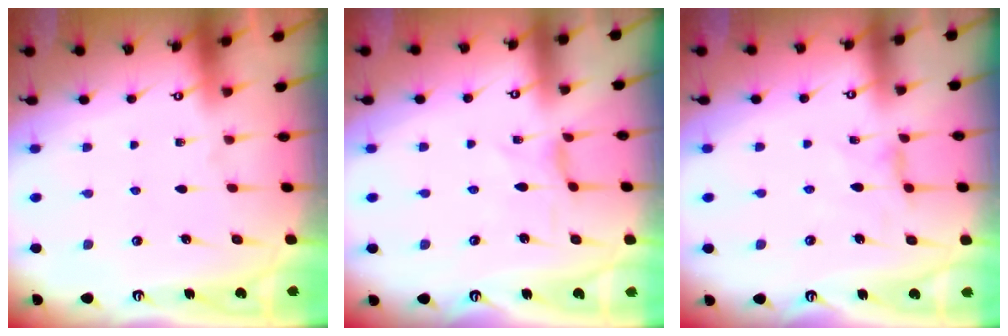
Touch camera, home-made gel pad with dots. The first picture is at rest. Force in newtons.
{"total": 0.0}
{"total": 2.5, "press": 2.5, "slide": 0.5}